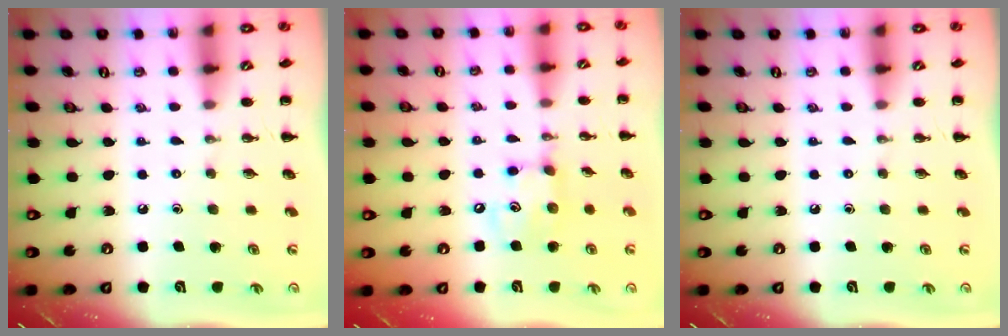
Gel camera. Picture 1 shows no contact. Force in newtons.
{"total": 7.9, "press": 7.8, "slide": 1.1}
{"total": 0.0}